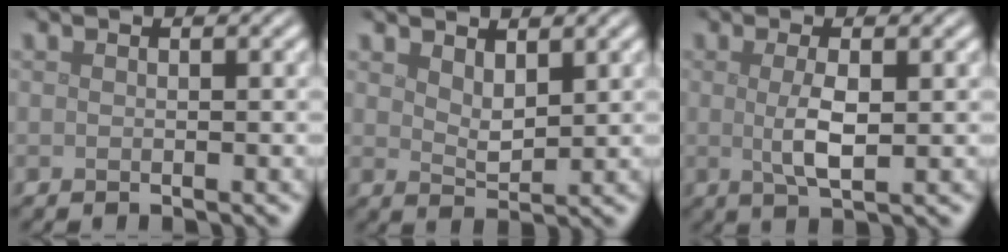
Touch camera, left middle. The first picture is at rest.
{"total": 2.3, "force": [1.6, 0.9, 1.4], "torque": [-0.029, -0.007, 0.033]}
{"total": 2.9, "force": [0.1, 0.7, 2.9], "torque": [-0.058, -0.002, 0.004]}